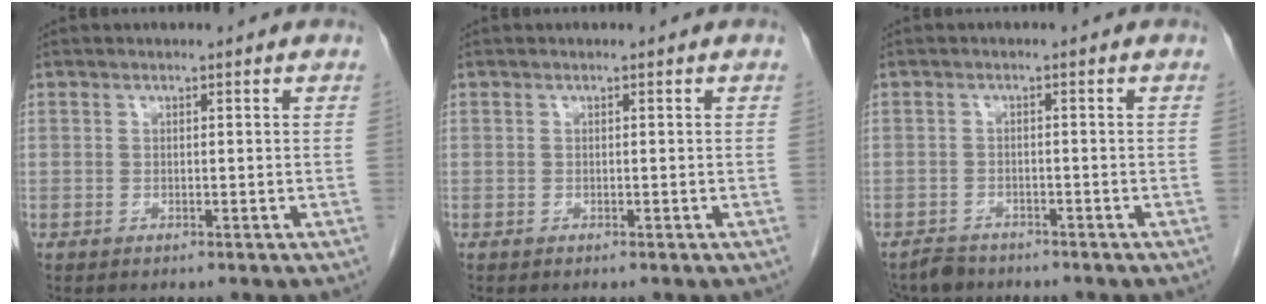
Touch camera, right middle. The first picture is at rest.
{"total": 0.0}
{"total": 3.5, "force": [-3.2, 1.4, 0.1], "torque": [-0.005, -0.005, -0.055]}